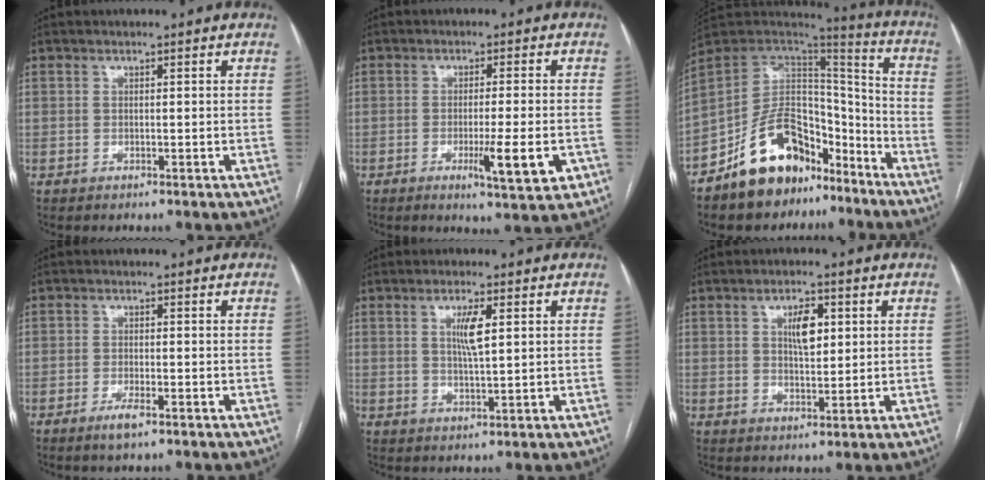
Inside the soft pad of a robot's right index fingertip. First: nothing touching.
{"total": 7.8, "force": [-2.7, 0.6, 7.2], "torque": [-0.106, -0.014, -0.036]}
{"total": 17.0, "force": [-11.1, 9.6, 8.6], "torque": [-0.147, 0.051, -0.185]}
{"total": 2.4, "force": [-1.4, 0.3, 1.9], "torque": [-0.037, -0.002, -0.025]}
{"total": 4.3, "force": [1.4, 0.5, 4.1], "torque": [-0.077, -0.002, 0.025]}
{"total": 4.7, "force": [1.5, 1.8, 4.1], "torque": [-0.068, 0.002, 0.025]}